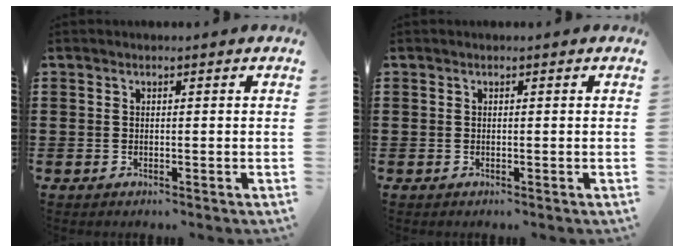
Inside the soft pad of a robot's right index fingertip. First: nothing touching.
{"total": 0.0}